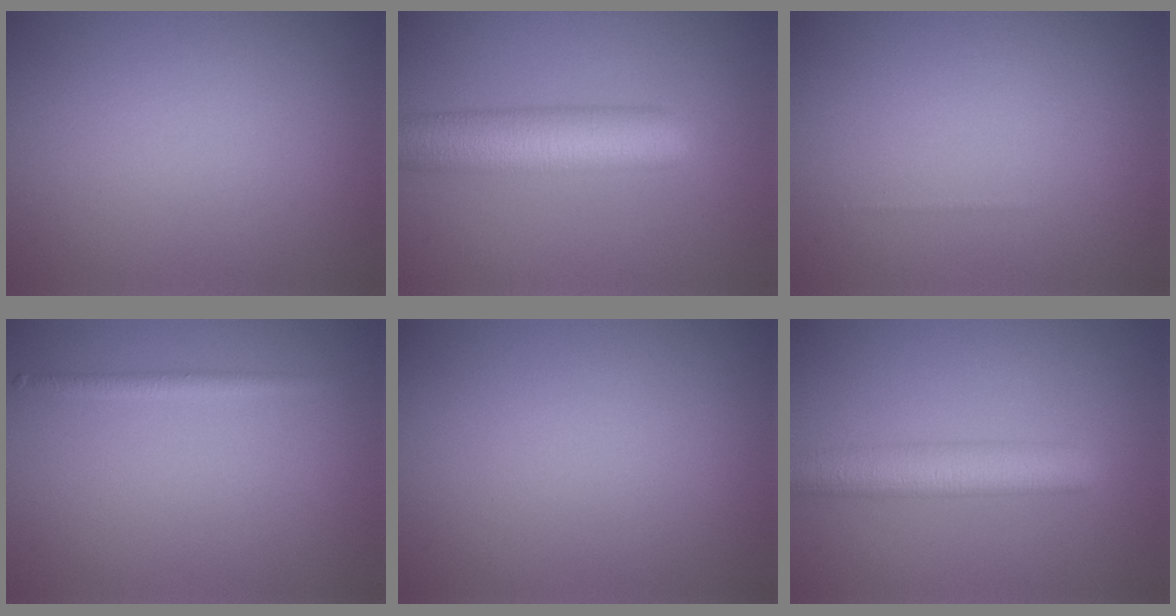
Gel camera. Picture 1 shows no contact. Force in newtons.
{"total": 7.7, "press": 7.7, "slide": 0.2}
{"total": 0.0}
{"total": 1.2, "press": 1.2, "slide": 0.0}
{"total": 0.0}
{"total": 5.1, "press": 5.1, "slide": 0.1}